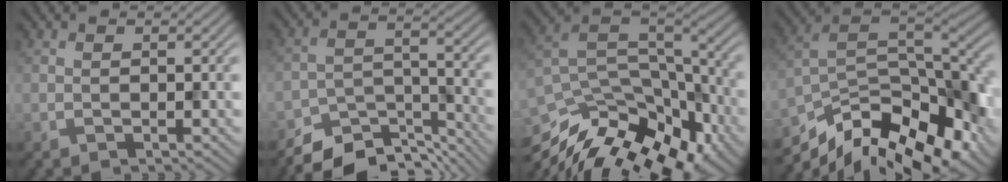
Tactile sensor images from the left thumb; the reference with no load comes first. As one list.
[{"total": 9.5, "force": [-8.4, 2.9, 3.2], "torque": [-0.049, -0.002, -0.143]}, {"total": 15.0, "force": [-10.3, 6.8, 8.5], "torque": [-0.205, -0.020, -0.163]}, {"total": 15.2, "force": [-9.1, 6.3, 10.4], "torque": [-0.206, -0.019, -0.149]}]